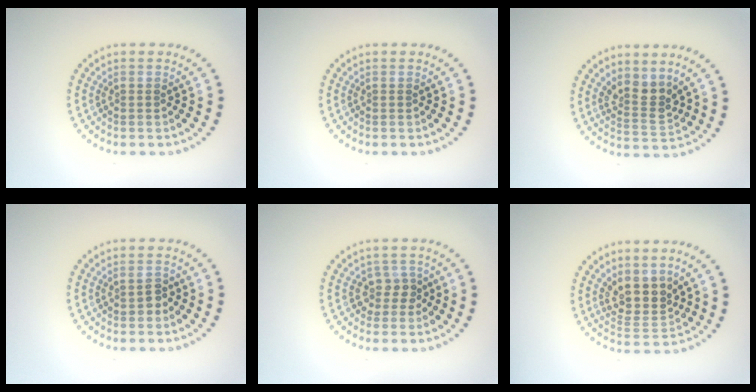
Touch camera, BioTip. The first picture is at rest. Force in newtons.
{"total": 0.0}
{"total": 2.7, "press": 2.1, "slide": 1.6}
{"total": 1.3, "press": 1.3, "slide": 0.1}
{"total": 1.9, "press": 1.5, "slide": 1.1}
{"total": 3.6, "press": 2.9, "slide": 2.1}